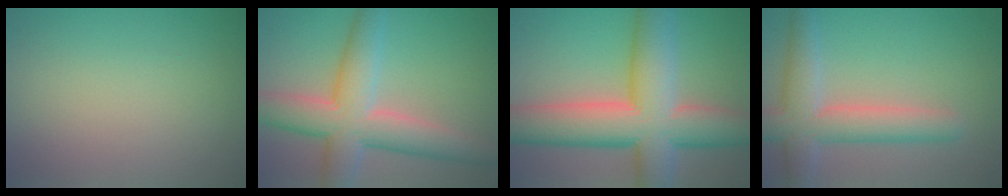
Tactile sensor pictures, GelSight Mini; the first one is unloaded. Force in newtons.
{"total": 7.9, "press": 7.9, "slide": 0.6}
{"total": 11.8, "press": 11.8, "slide": 0.7}
{"total": 5.7, "press": 5.7, "slide": 0.4}